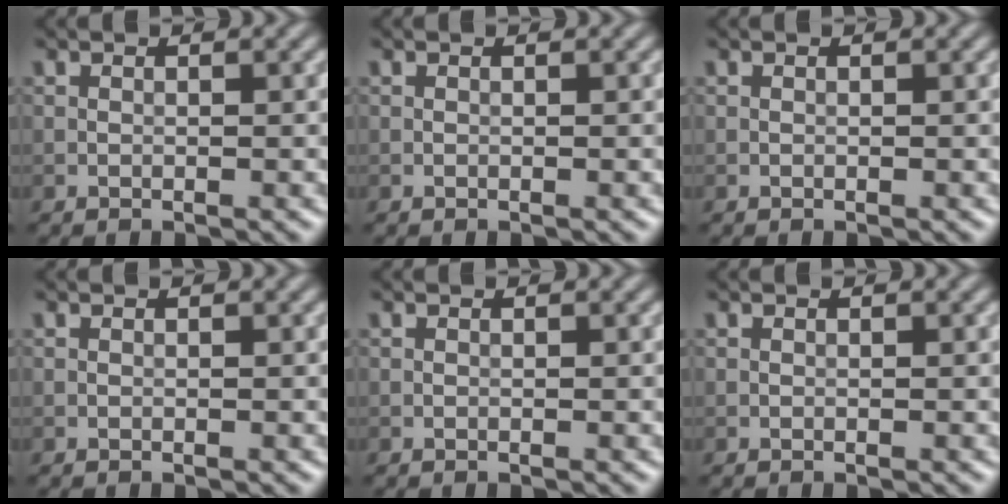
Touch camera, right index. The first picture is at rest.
{"total": 0.0}
{"total": 0.0}
{"total": 0.0}
{"total": 0.0}
{"total": 0.0}